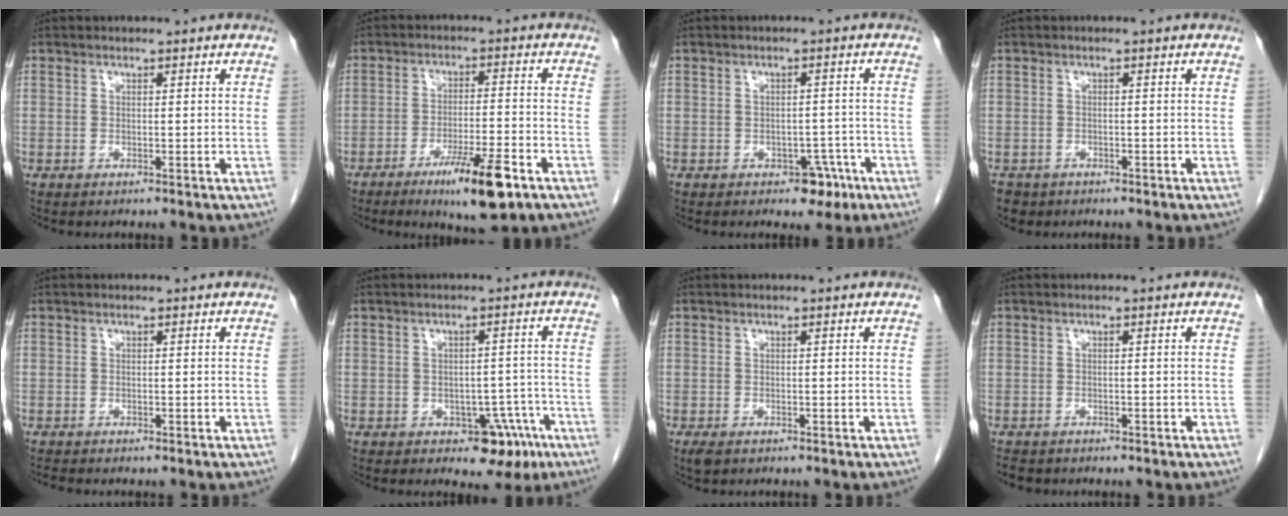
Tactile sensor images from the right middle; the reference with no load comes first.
{"total": 9.8, "force": [-5.7, 1.0, 7.9], "torque": [-0.132, -0.018, -0.089]}
{"total": 3.8, "force": [-2.2, 2.2, 2.1], "torque": [-0.020, 0.004, -0.022]}
{"total": 3.0, "force": [-2.2, 2.1, 0.4], "torque": [-0.012, -0.001, -0.036]}
{"total": 0.5, "force": [-0.5, 0.0, 0.1], "torque": [-0.011, -0.005, -0.010]}
{"total": 6.0, "force": [-3.3, 3.5, 3.7], "torque": [-0.033, 0.015, -0.033]}
{"total": 1.7, "force": [-1.0, 0.8, 1.0], "torque": [-0.021, -0.004, -0.012]}
{"total": 2.7, "force": [-2.3, 1.3, 0.7], "torque": [-0.020, -0.004, -0.031]}